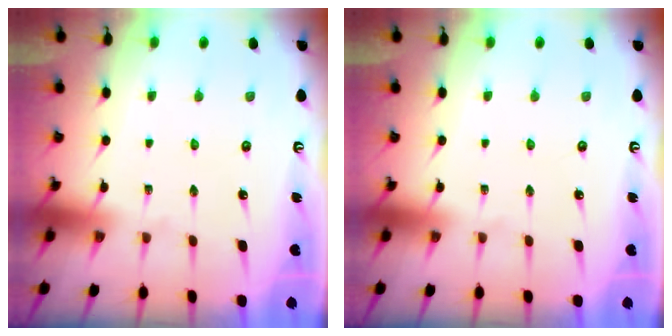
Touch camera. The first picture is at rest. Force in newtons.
{"total": 0.0}